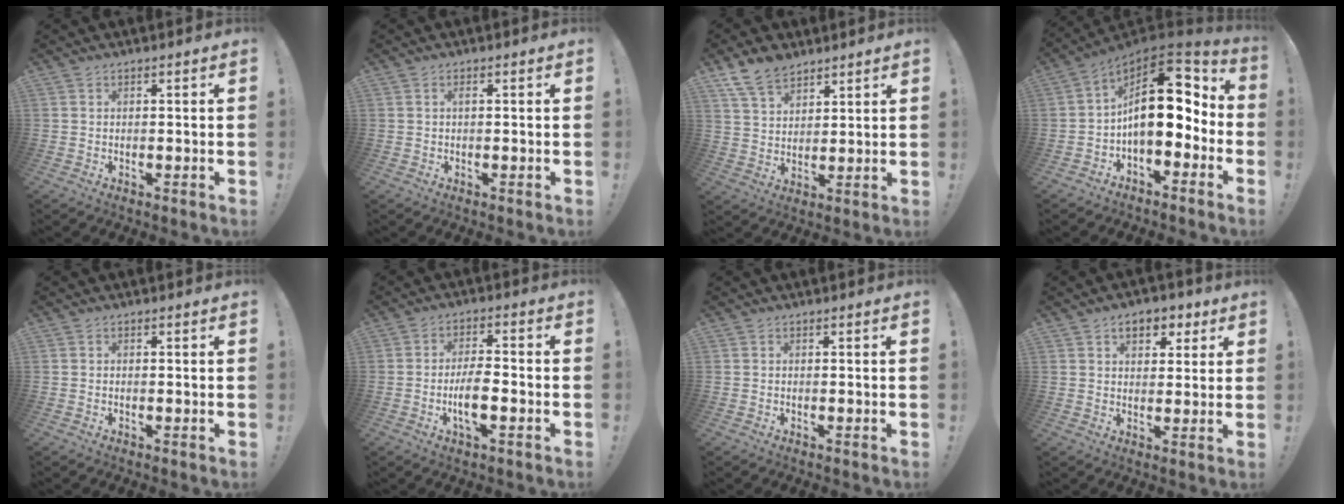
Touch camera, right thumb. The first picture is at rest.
{"total": 0.8, "force": [0.1, 0.1, 0.8], "torque": [-0.012, -0.001, 0.000]}
{"total": 9.4, "force": [7.2, 4.9, 3.5], "torque": [-0.069, -0.036, 0.141]}
{"total": 18.3, "force": [1.4, 9.4, 15.6], "torque": [-0.254, 0.004, 0.027]}
{"total": 0.0}
{"total": 8.2, "force": [-2.3, 2.5, 7.5], "torque": [-0.152, 0.001, -0.042]}
{"total": 0.0}
{"total": 7.1, "force": [3.4, 4.9, 3.9], "torque": [-0.049, -0.005, 0.059]}